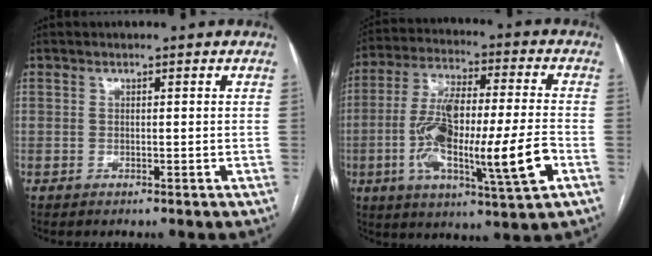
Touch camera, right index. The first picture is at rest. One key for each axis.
{"total": 18.8, "fx": -4.5, "fy": 2.5, "fz": 18.0, "tx": -0.316, "ty": -0.003, "tz": -0.073}